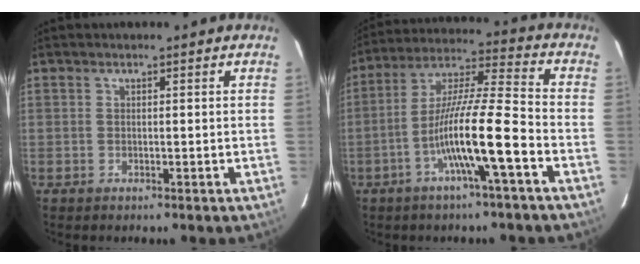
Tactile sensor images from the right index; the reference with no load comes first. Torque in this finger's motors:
{"motor_torque": [1.61, -0.53, 1.05, 0.21]}